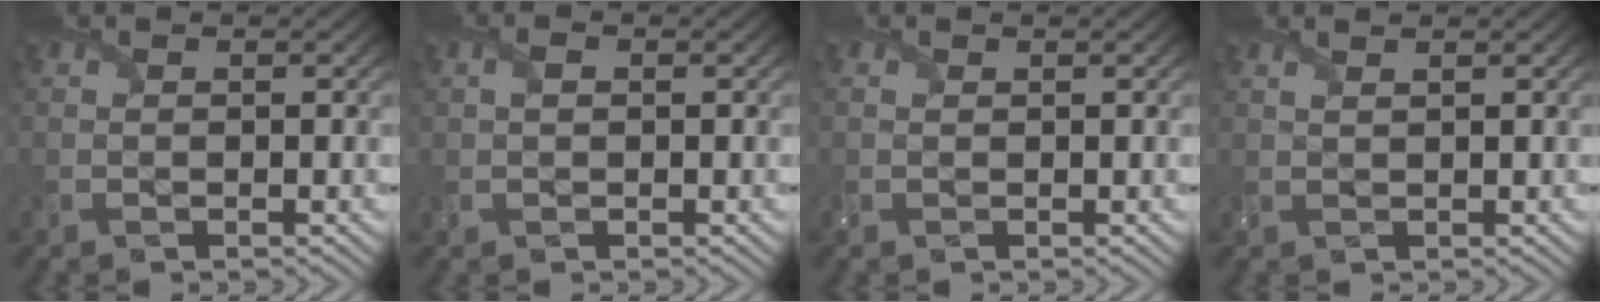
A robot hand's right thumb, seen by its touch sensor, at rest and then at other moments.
{"total": 1.4, "force": [0.1, 0.9, 1.1], "torque": [-0.027, 0.002, 0.002]}
{"total": 0.7, "force": [0.2, 0.5, 0.5], "torque": [-0.015, 0.000, 0.005]}
{"total": 1.3, "force": [1.0, 0.2, 0.8], "torque": [-0.018, 0.001, 0.013]}